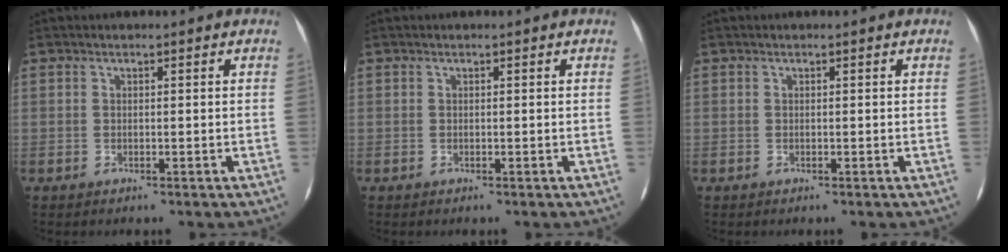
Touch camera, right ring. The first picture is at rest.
{"total": 0.0}
{"total": 0.0}